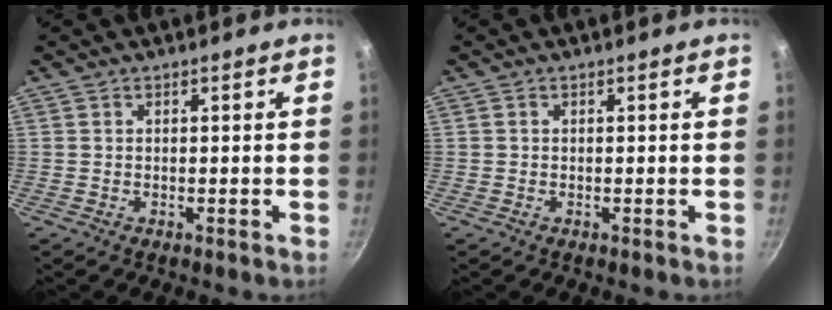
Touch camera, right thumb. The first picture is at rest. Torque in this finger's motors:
{"motor_torque": [-0.37, -0.50, 0.21, 0.07, -0.03]}